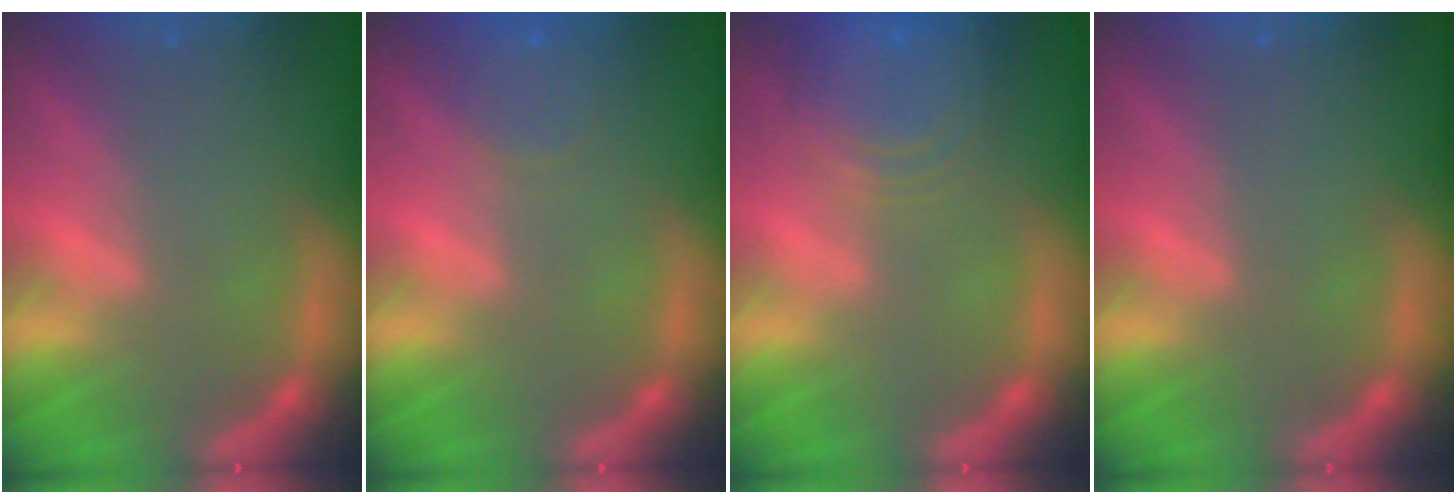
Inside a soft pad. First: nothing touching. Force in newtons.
{"total": 3.0}
{"total": 8.5}
{"total": 0.0}